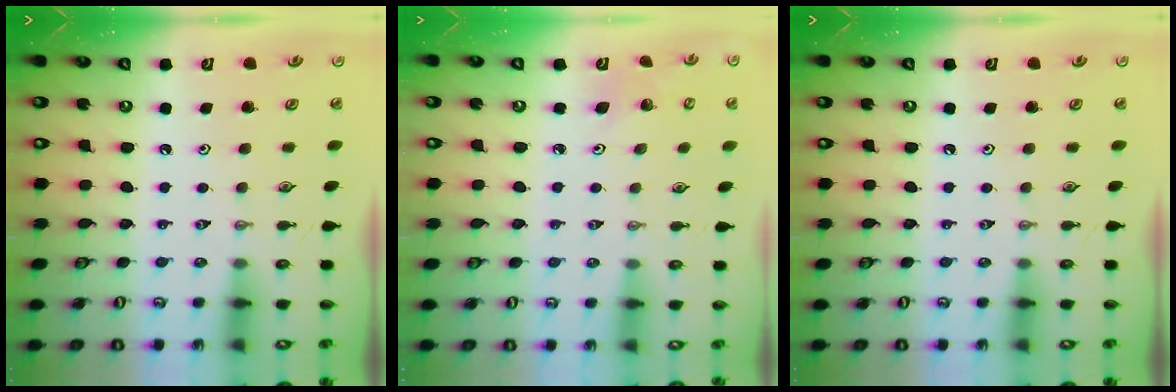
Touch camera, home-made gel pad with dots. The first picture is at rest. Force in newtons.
{"total": 2.8, "press": 2.8, "slide": 0.4}
{"total": 0.0}